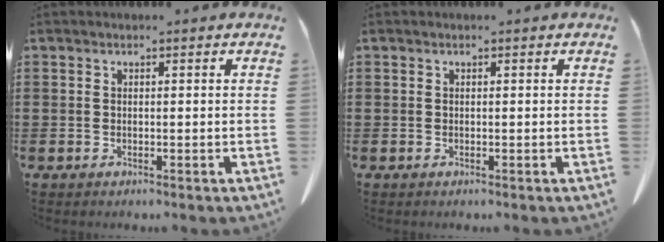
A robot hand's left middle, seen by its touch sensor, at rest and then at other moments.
{"total": 0.0}